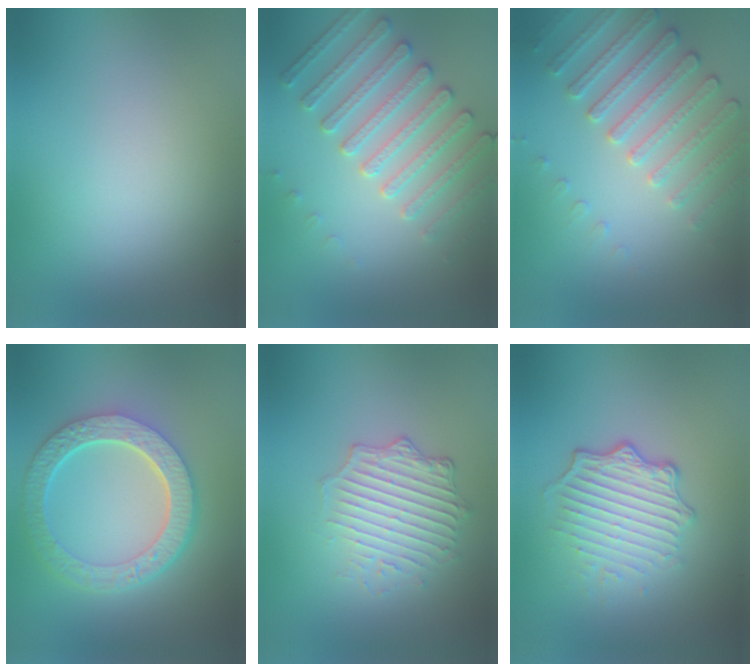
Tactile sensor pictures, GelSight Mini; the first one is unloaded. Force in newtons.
{"total": 4.2, "press": 4.2, "slide": 0.5}
{"total": 4.1, "press": 3.8, "slide": 1.5}
{"total": 6.8, "press": 5.0, "slide": 4.6}
{"total": 3.7, "press": 3.2, "slide": 1.8}
{"total": 4.9, "press": 3.2, "slide": 3.7}